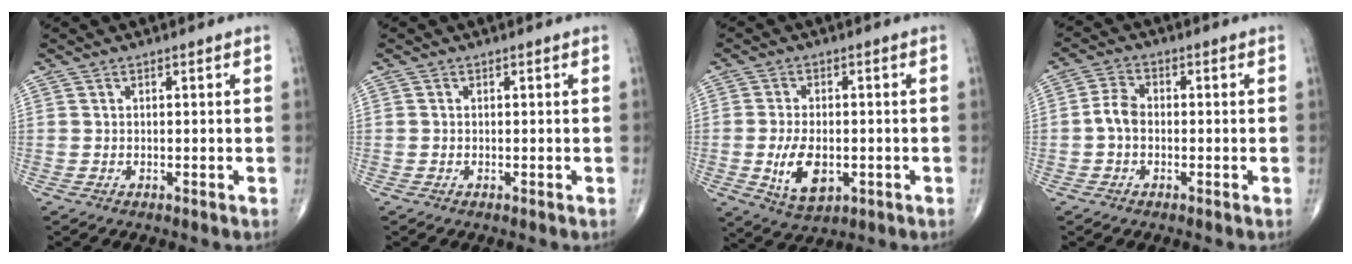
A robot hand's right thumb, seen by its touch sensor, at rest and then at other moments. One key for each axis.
{"total": 0.0}
{"total": 8.6, "fx": -1.9, "fy": 4.8, "fz": 6.9, "tx": -0.119, "ty": -0.006, "tz": -0.025}
{"total": 4.0, "fx": -0.8, "fy": 2.7, "fz": 2.8, "tx": -0.053, "ty": 0.014, "tz": -0.023}